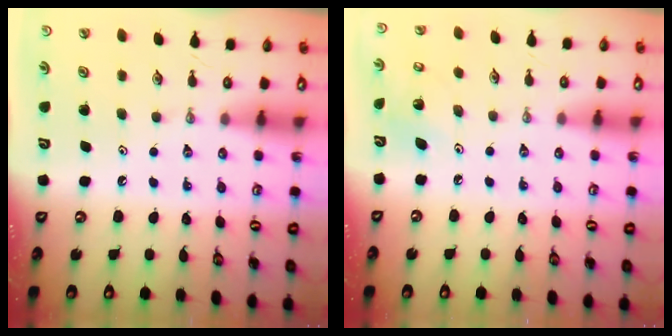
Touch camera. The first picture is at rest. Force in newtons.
{"total": 5.3, "press": 4.8, "slide": 2.3}